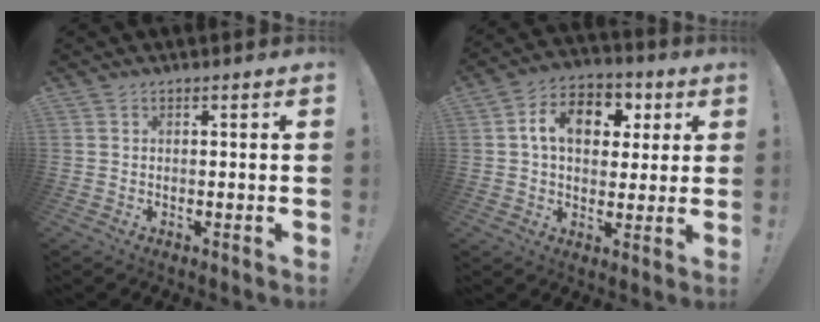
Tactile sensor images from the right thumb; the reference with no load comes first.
{"total": 13.0, "force": [3.4, 9.3, 8.3], "torque": [-0.116, 0.000, 0.062]}